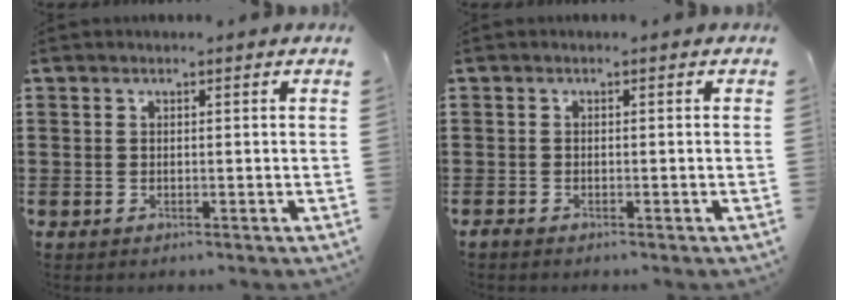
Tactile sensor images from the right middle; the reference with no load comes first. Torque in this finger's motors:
{"motor_torque": [0.15, 0.04, 0.04, 0.01]}